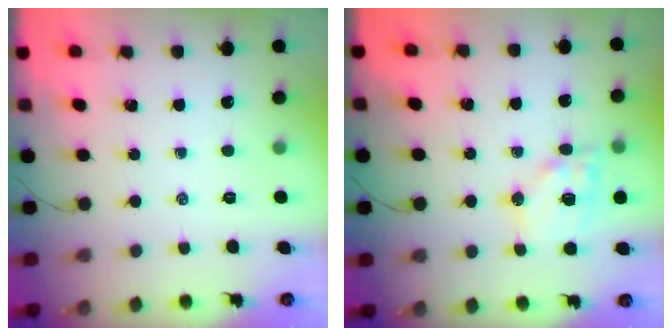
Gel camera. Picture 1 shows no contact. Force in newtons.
{"total": 13.2, "press": 13.0, "slide": 2.3}